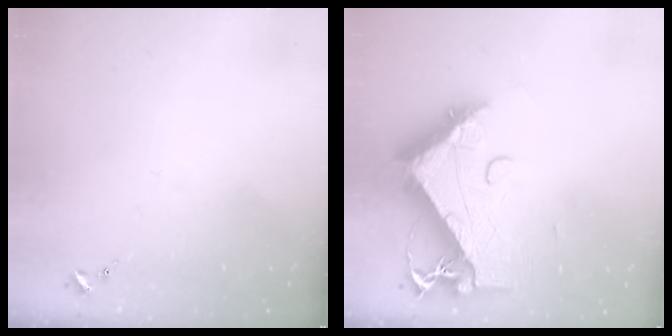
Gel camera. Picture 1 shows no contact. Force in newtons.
{"total": 15.2, "press": 15.1, "slide": 1.3}